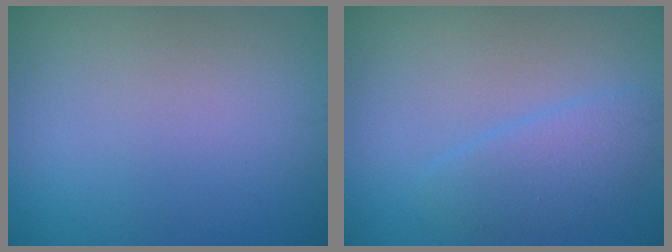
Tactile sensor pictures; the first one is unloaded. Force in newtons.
{"total": 2.7, "press": 2.7, "slide": 0.1}